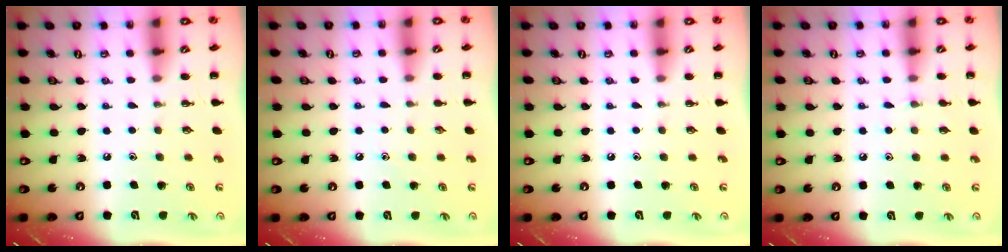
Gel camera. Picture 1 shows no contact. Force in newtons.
{"total": 4.7, "press": 4.4, "slide": 1.7}
{"total": 0.0}
{"total": 4.3, "press": 4.0, "slide": 1.5}